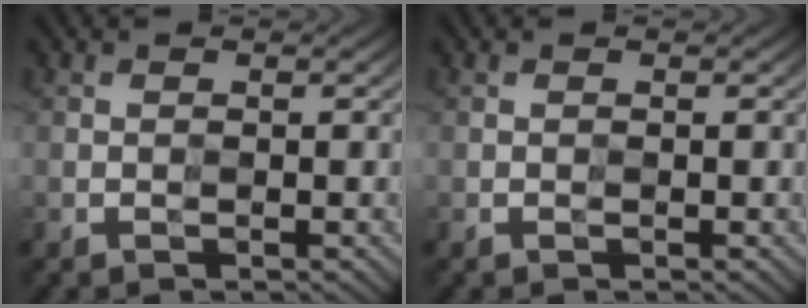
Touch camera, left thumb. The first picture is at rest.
{"total": 0.0}